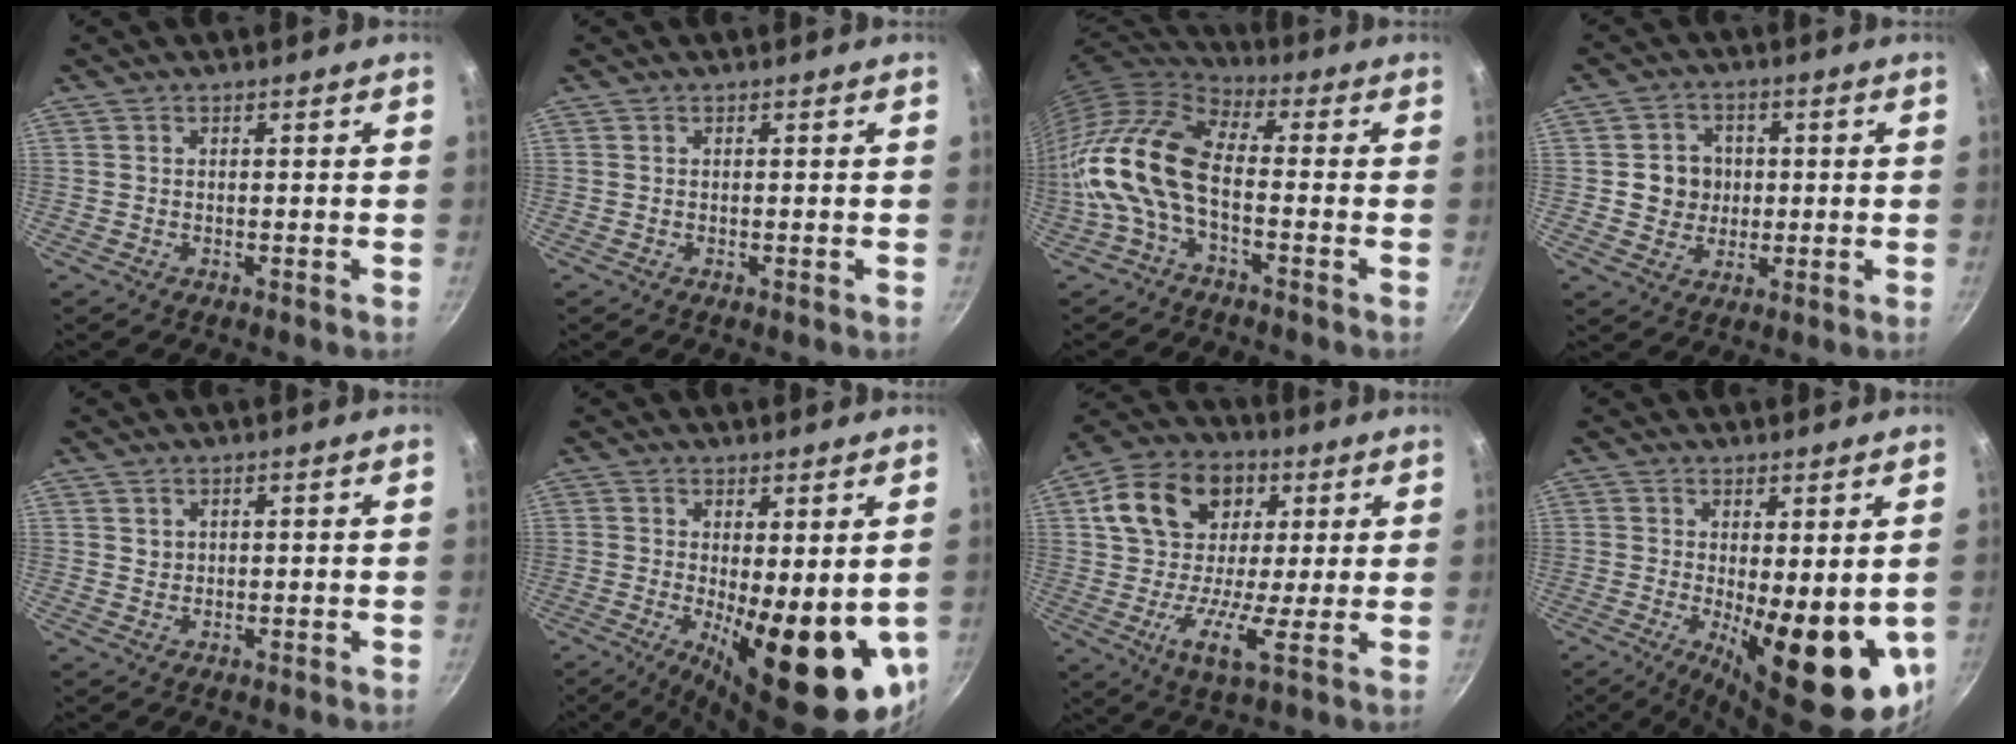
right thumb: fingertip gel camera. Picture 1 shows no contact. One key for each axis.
{"total": 0.0}
{"total": 15.0, "fx": -3.3, "fy": 7.5, "fz": 12.6, "tx": -0.251, "ty": 0.035, "tz": -0.085}
{"total": 6.6, "fx": 0.3, "fy": 6.2, "fz": 2.3, "tx": 0.000, "ty": 0.006, "tz": 0.003}
{"total": 1.0, "fx": 0.5, "fy": 0.8, "fz": 0.2, "tx": 0.002, "ty": 0.001, "tz": 0.009}
{"total": 17.1, "fx": -2.0, "fy": 6.0, "fz": 15.8, "tx": -0.194, "ty": -0.031, "tz": -0.013}
{"total": 16.3, "fx": 3.8, "fy": 10.9, "fz": 11.5, "tx": -0.183, "ty": 0.009, "tz": 0.042}
{"total": 15.9, "fx": -1.6, "fy": 5.7, "fz": 14.7, "tx": -0.174, "ty": -0.028, "tz": -0.008}